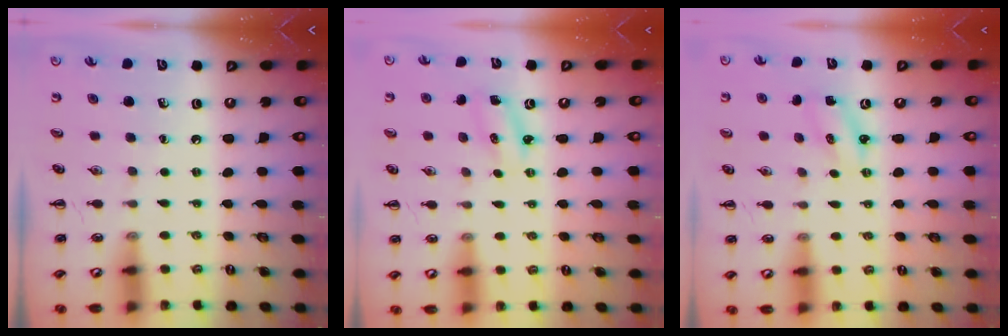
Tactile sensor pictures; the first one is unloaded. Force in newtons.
{"total": 2.5, "press": 2.5, "slide": 0.4}
{"total": 2.0, "press": 1.9, "slide": 0.6}